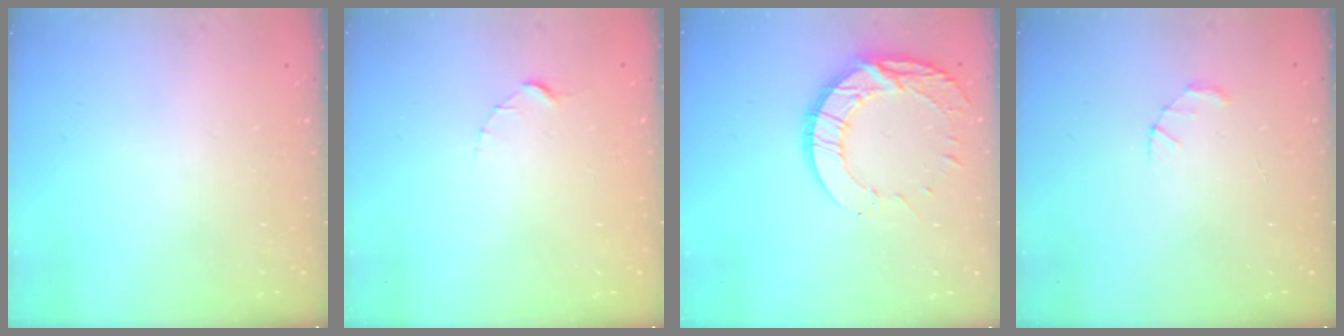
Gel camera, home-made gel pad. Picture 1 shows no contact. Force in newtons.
{"total": 1.5, "press": 1.5, "slide": 0.2}
{"total": 13.6, "press": 13.5, "slide": 1.1}
{"total": 1.5, "press": 1.5, "slide": 0.3}